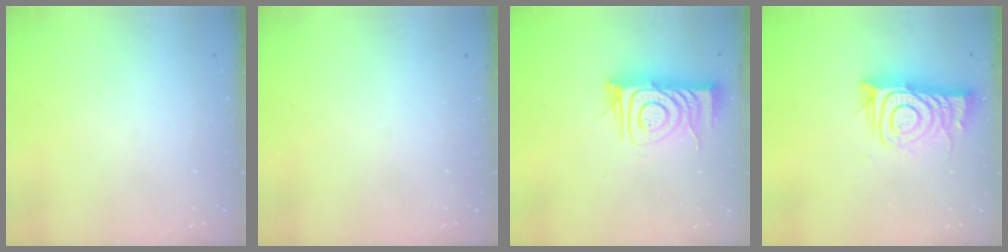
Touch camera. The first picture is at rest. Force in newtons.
{"total": 0.0}
{"total": 14.8, "press": 14.7, "slide": 1.0}
{"total": 11.6, "press": 11.5, "slide": 1.0}